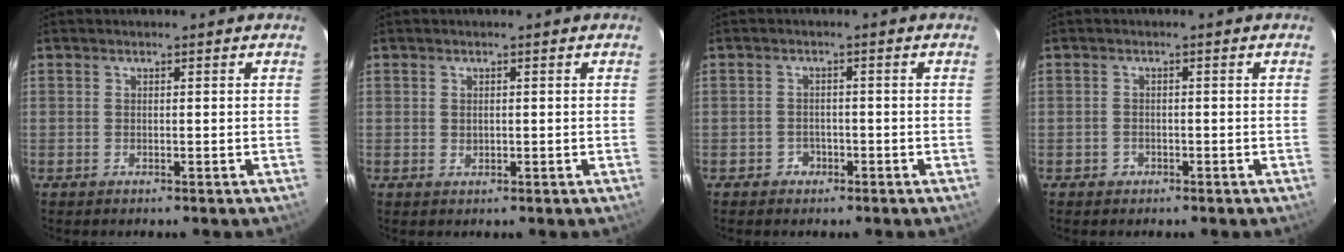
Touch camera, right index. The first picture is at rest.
{"total": 1.0, "force": [0.2, 0.8, 0.6], "torque": [-0.010, 0.002, 0.006]}
{"total": 2.6, "force": [-1.6, 2.1, 0.2], "torque": [-0.007, 0.005, -0.024]}
{"total": 1.8, "force": [-1.1, 1.4, 0.2], "torque": [-0.005, 0.002, -0.015]}